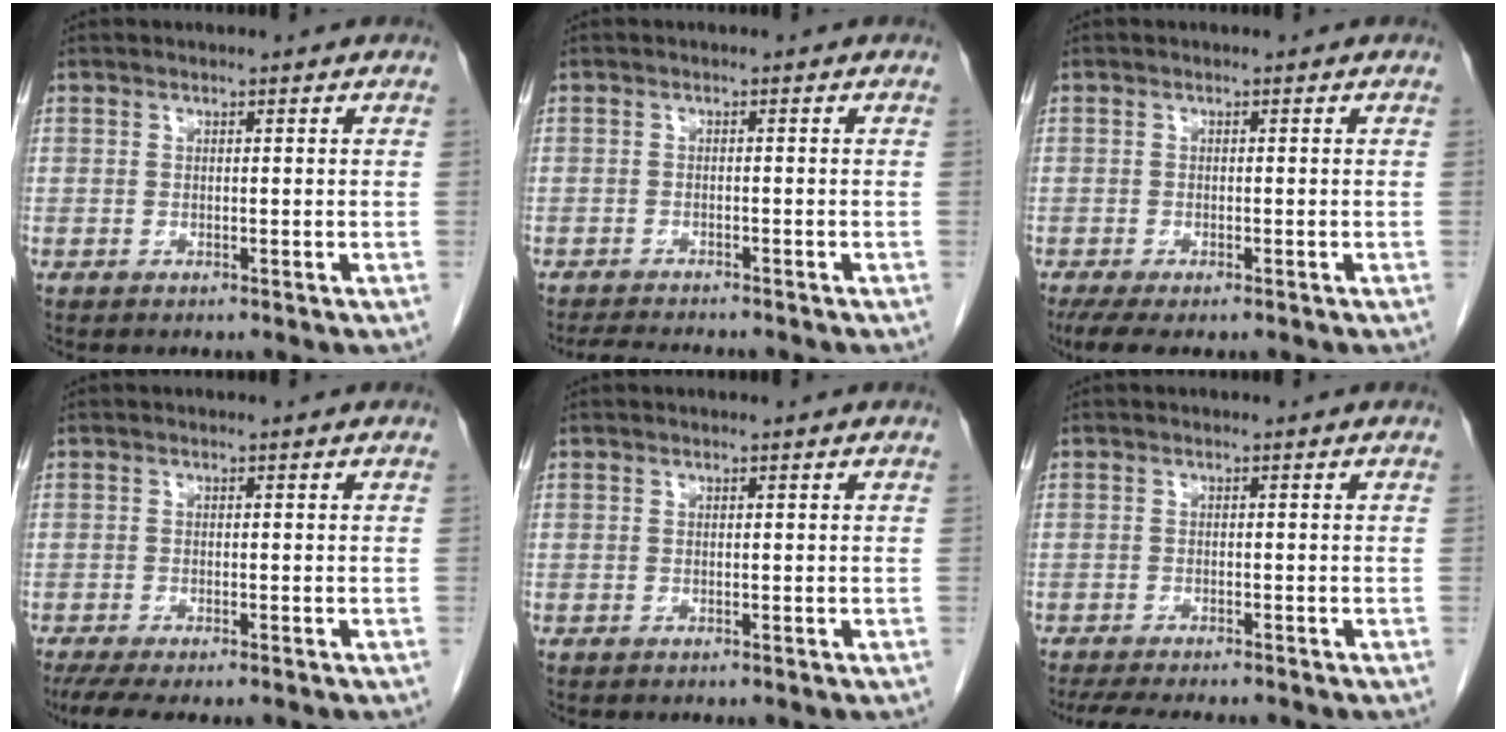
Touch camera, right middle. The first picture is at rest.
{"total": 5.4, "force": [-5.0, 0.5, 1.9], "torque": [-0.030, -0.013, -0.078]}
{"total": 5.2, "force": [-3.7, 1.6, 3.3], "torque": [-0.055, -0.015, -0.057]}
{"total": 6.2, "force": [-4.8, 1.2, 3.7], "torque": [-0.054, -0.014, -0.076]}
{"total": 0.0}
{"total": 8.6, "force": [-7.4, 1.5, 4.0], "torque": [-0.058, -0.011, -0.109]}